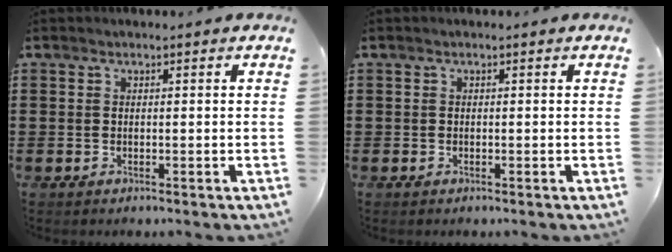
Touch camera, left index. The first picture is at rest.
{"total": 0.0}